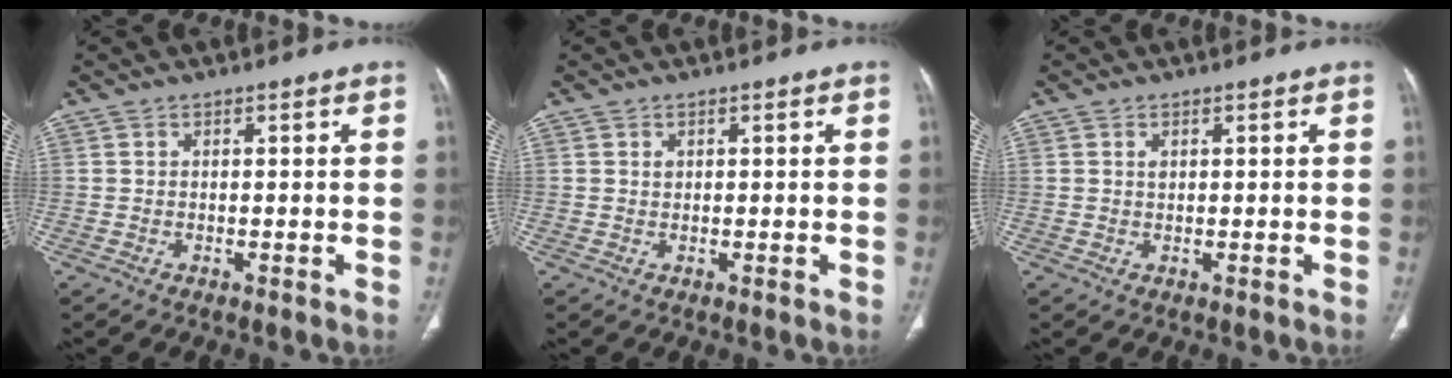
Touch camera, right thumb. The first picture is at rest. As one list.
[{"total": 0.7, "force": [0.3, 0.5, 0.3], "torque": [-0.003, -0.001, 0.007]}, {"total": 0.9, "force": [0.4, 0.6, 0.6], "torque": [-0.007, 0.000, 0.009]}]